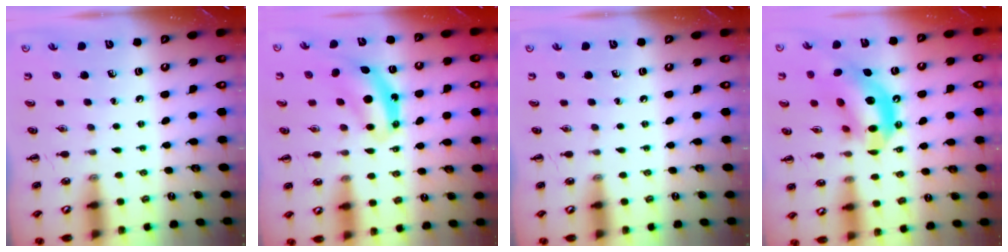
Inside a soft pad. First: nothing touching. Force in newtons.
{"total": 7.1, "press": 7.1, "slide": 0.3}
{"total": 0.0}
{"total": 15.8, "press": 15.2, "slide": 4.0}